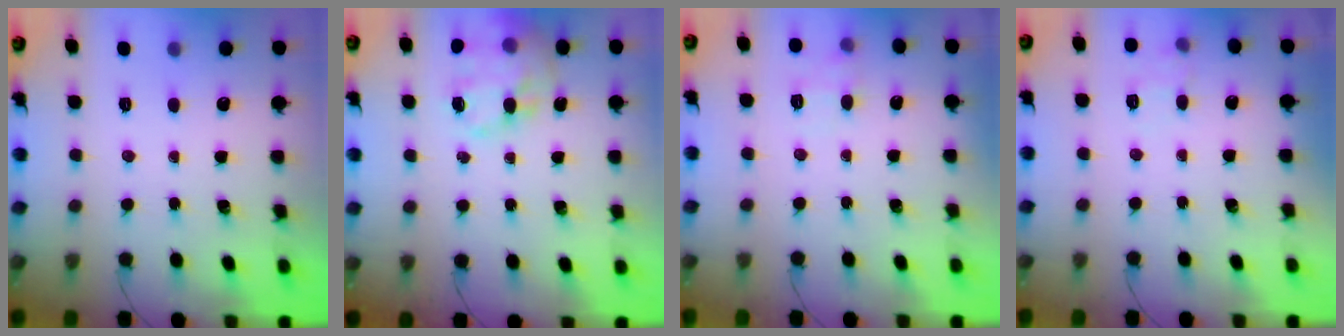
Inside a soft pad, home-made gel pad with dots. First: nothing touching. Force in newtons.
{"total": 18.8, "press": 18.5, "slide": 3.6}
{"total": 7.7, "press": 7.6, "slide": 1.5}
{"total": 7.5, "press": 7.3, "slide": 2.0}